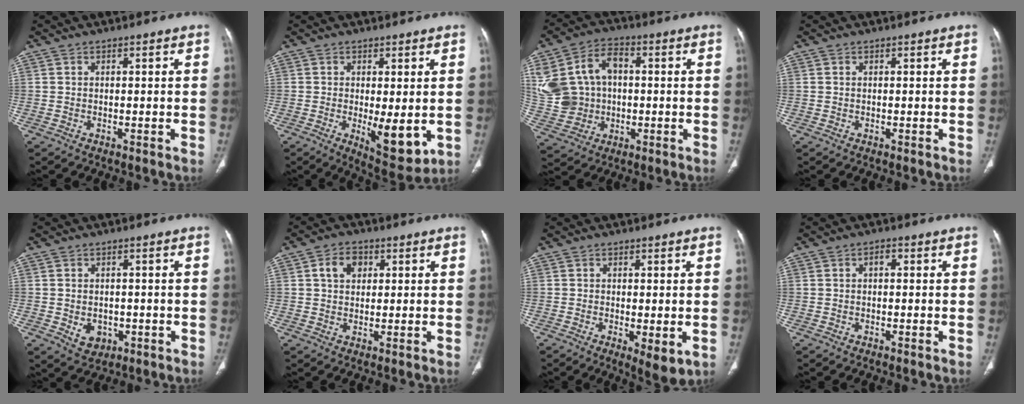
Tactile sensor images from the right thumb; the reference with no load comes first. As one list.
[{"total": 8.8, "force": [-1.3, 3.3, 8.0], "torque": [-0.109, -0.025, -0.008]}, {"total": 16.1, "force": [1.7, 12.8, 9.6], "torque": [-0.188, 0.026, 0.044]}, {"total": 0.0}, {"total": 4.5, "force": [-1.0, 3.5, 2.5], "torque": [-0.028, 0.002, -0.003]}, {"total": 5.1, "force": [1.6, 3.8, 3.0], "torque": [-0.038, 0.004, 0.025]}, {"total": 5.3, "force": [-1.2, 1.9, 4.8], "torque": [-0.076, -0.018, -0.015]}, {"total": 1.4, "force": [0.2, 0.8, 1.1], "torque": [-0.018, 0.006, 0.001]}]